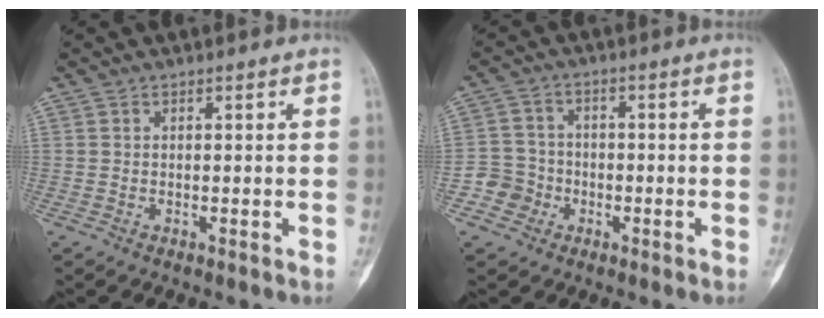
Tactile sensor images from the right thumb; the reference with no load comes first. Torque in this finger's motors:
{"motor_torque": [0.64, 0.33, 0.15, -0.26, -0.01]}